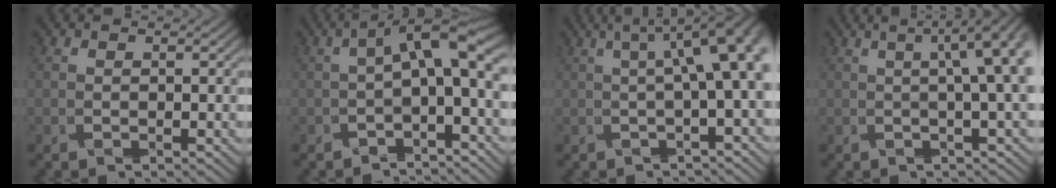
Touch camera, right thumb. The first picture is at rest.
{"total": 6.7, "force": [-0.3, 2.2, 6.4], "torque": [-0.112, 0.011, -0.009]}
{"total": 9.2, "force": [1.5, 2.0, 8.8], "torque": [-0.123, 0.023, 0.025]}
{"total": 7.7, "force": [1.3, 1.3, 7.5], "torque": [-0.115, 0.014, 0.022]}